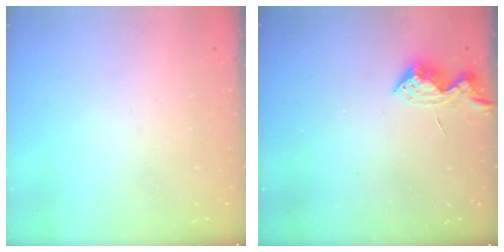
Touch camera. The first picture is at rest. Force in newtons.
{"total": 8.7, "press": 8.7, "slide": 0.1}